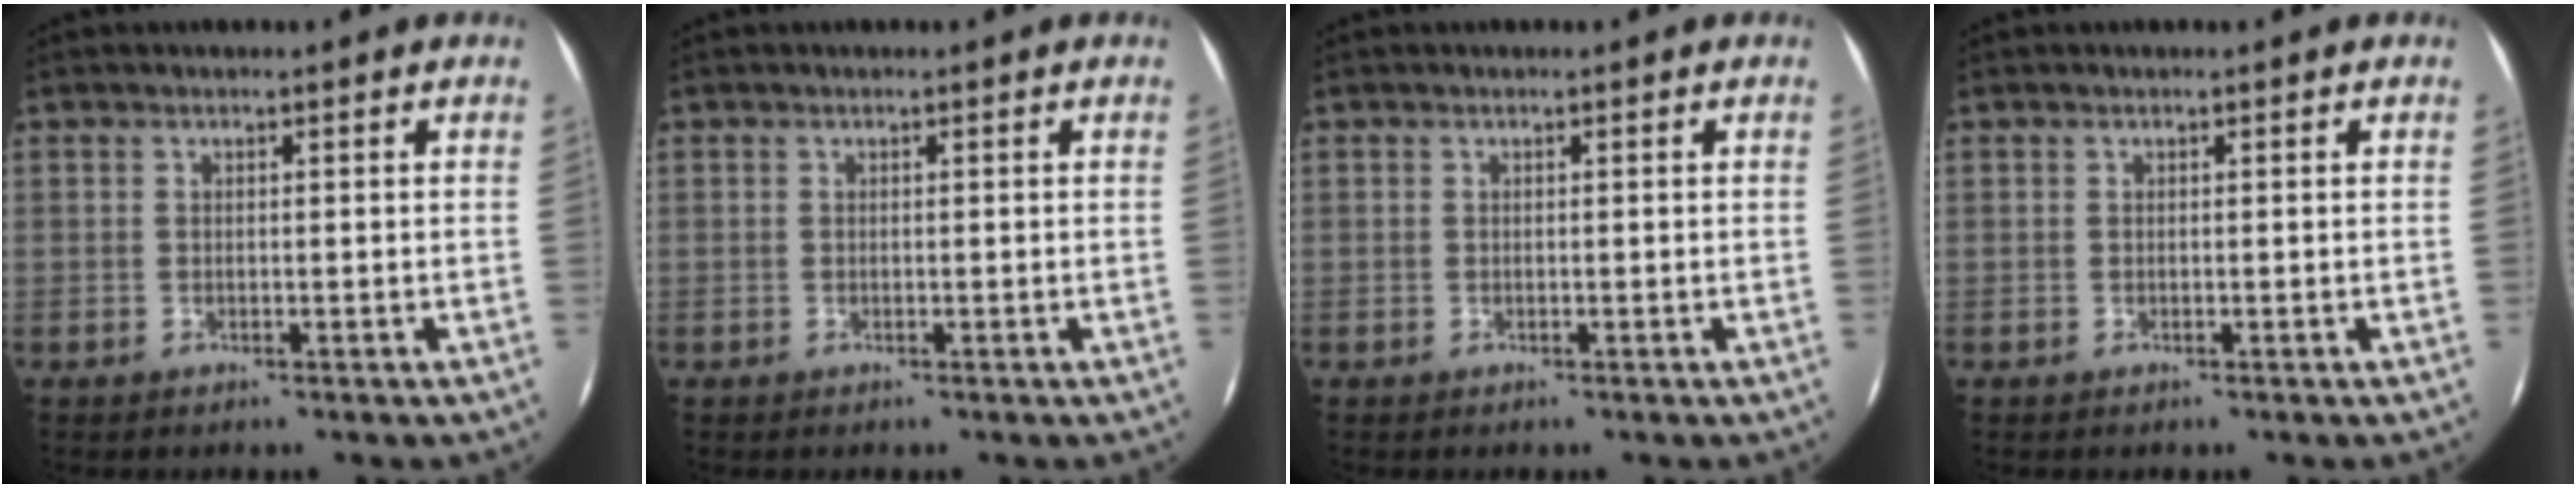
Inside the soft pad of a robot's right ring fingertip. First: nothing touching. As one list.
[{"total": 0.0}, {"total": 0.0}, {"total": 0.0}]